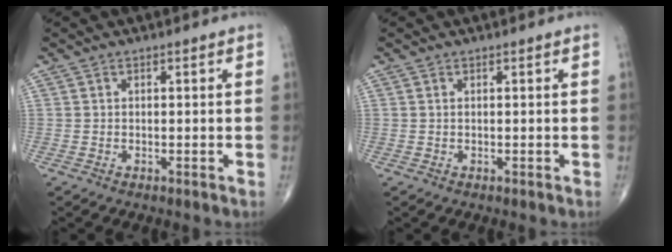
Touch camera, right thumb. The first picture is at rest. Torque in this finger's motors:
{"motor_torque": [-0.20, 0.08, 0.04, 0.17, 0.06]}